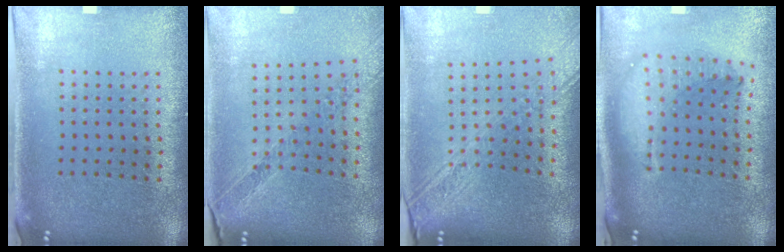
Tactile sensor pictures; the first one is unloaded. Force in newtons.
{"total": 1.1, "press": 1.1, "slide": 0.2}
{"total": 2.5, "press": 2.1, "slide": 1.4}
{"total": 1.6, "press": 1.4, "slide": 0.7}